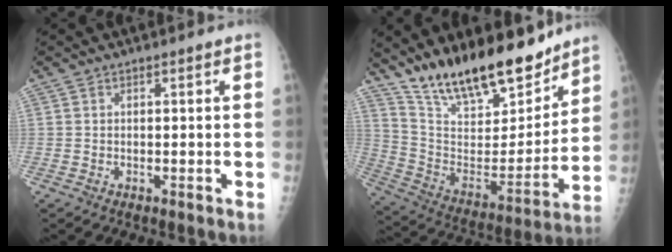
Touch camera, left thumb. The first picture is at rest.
{"total": 22.4, "force": [17.9, 7.6, 11.1], "torque": [-0.153, -0.094, 0.311]}